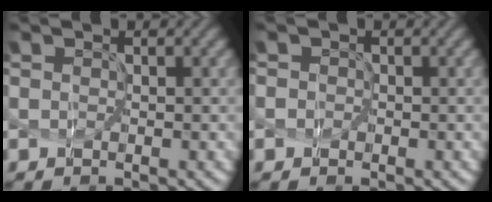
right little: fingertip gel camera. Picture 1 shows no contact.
{"total": 1.0, "force": [-0.2, 0.9, 0.2], "torque": [0.013, 0.007, -0.012]}